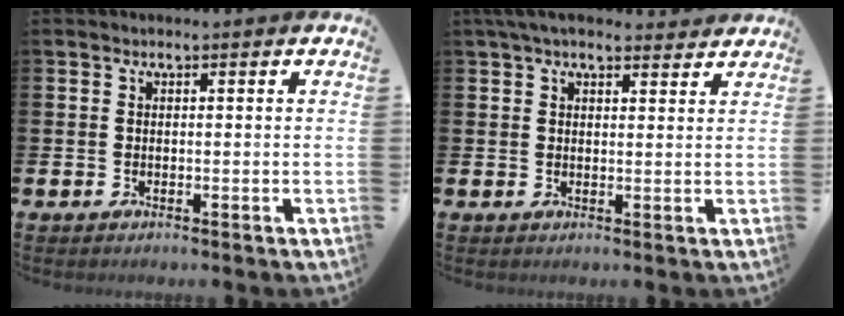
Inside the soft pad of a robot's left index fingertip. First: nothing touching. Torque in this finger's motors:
{"motor_torque": [1.12, -1.02, 0.33, 0.21]}